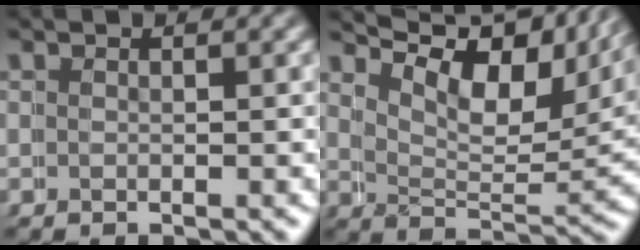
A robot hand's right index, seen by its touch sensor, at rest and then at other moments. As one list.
[{"total": 11.4, "force": [8.0, 4.7, 6.7], "torque": [-0.083, 0.028, 0.105]}]